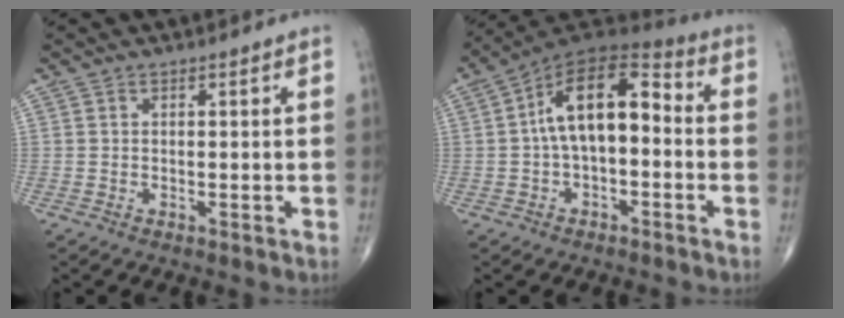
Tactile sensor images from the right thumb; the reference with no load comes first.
{"total": 14.4, "force": [0.0, 7.6, 12.3], "torque": [-0.180, 0.049, -0.016]}